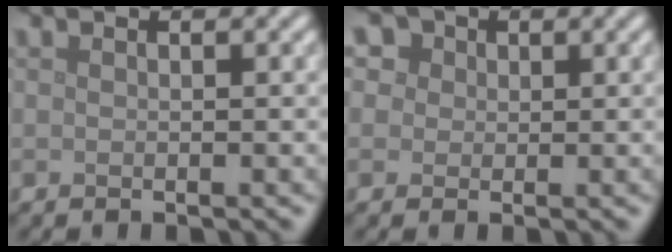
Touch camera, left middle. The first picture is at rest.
{"total": 5.3, "force": [2.6, 4.0, 2.3], "torque": [-0.046, 0.018, 0.018]}